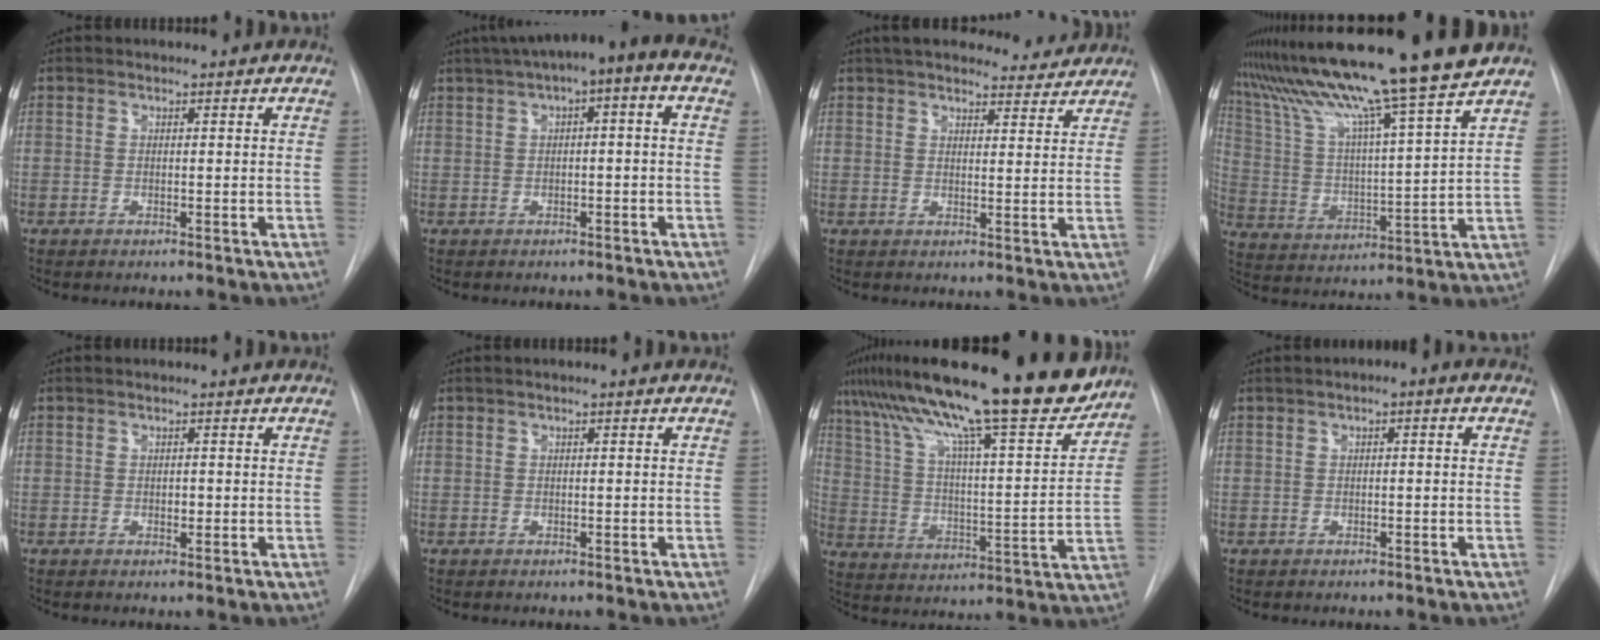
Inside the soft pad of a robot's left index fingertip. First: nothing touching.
{"total": 8.4, "force": [3.5, 1.6, 7.4], "torque": [-0.118, 0.044, 0.045]}
{"total": 14.4, "force": [13.1, 3.4, 5.0], "torque": [-0.062, 0.019, 0.172]}
{"total": 18.8, "force": [15.7, -2.2, 10.1], "torque": [-0.183, -0.016, 0.258]}
{"total": 0.8, "force": [0.0, 0.5, 0.6], "torque": [-0.008, 0.001, -0.001]}
{"total": 0.6, "force": [0.1, 0.0, 0.5], "torque": [-0.010, 0.002, 0.002]}
{"total": 23.0, "force": [18.0, 2.2, 14.1], "torque": [-0.238, 0.009, 0.282]}
{"total": 1.9, "force": [0.5, 0.4, 1.8], "torque": [-0.023, 0.011, 0.004]}